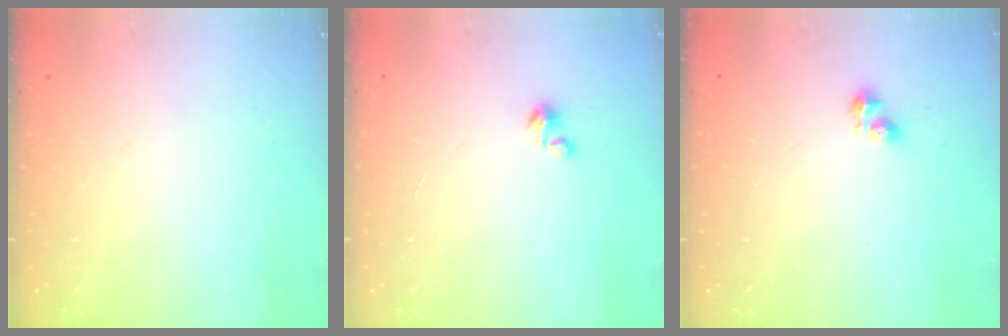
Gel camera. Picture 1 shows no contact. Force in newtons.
{"total": 1.8, "press": 1.8, "slide": 0.1}
{"total": 2.7, "press": 2.7, "slide": 0.4}